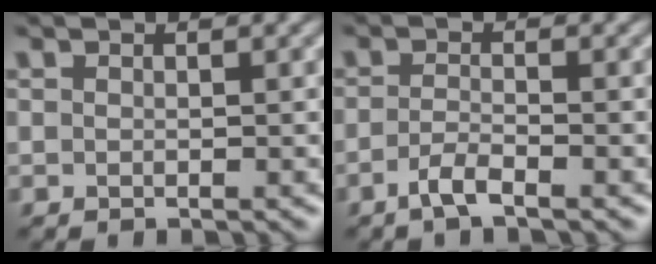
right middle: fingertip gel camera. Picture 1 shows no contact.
{"total": 2.0, "force": [-1.3, 0.4, 1.5], "torque": [-0.032, 0.002, -0.032]}